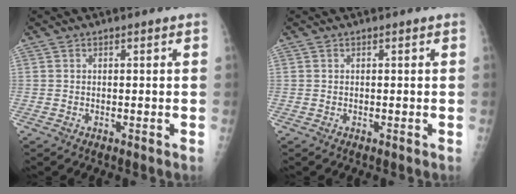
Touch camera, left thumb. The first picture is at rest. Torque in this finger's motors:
{"motor_torque": [0.01, 0.00, 0.01, 0.00, 0.00]}